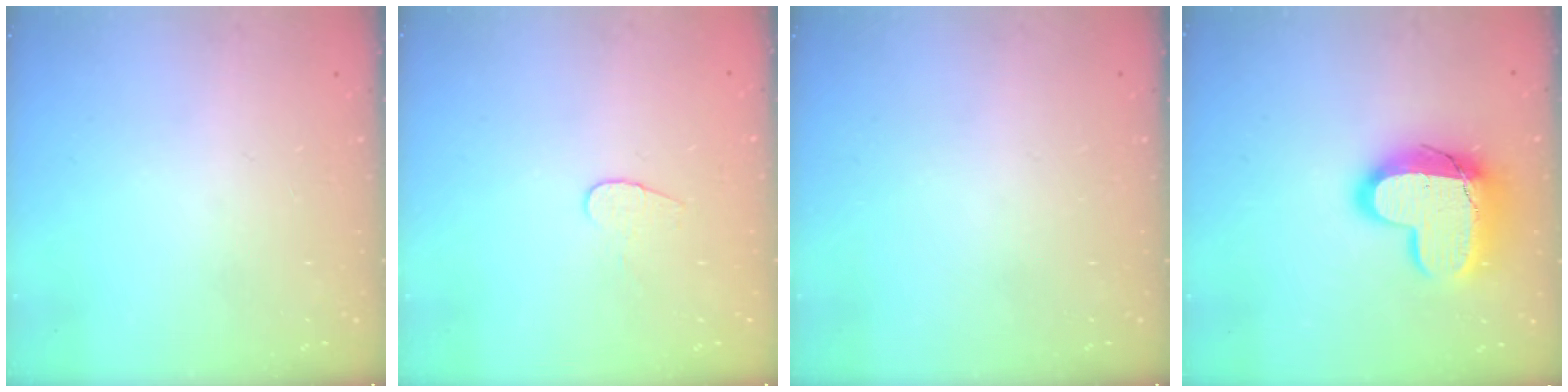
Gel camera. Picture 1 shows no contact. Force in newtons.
{"total": 4.7, "press": 4.6, "slide": 0.4}
{"total": 0.0}
{"total": 15.8, "press": 15.7, "slide": 1.0}